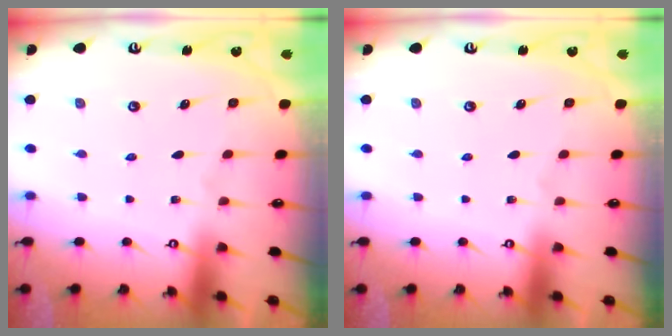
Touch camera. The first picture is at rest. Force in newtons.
{"total": 0.0}